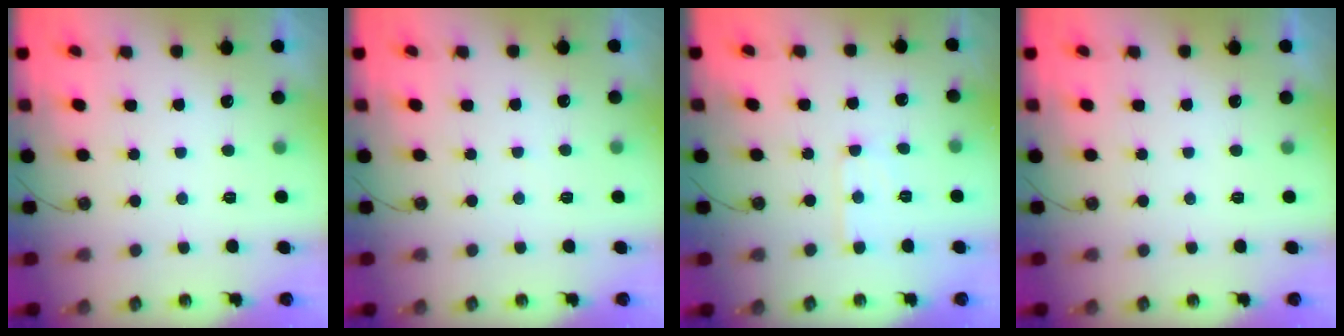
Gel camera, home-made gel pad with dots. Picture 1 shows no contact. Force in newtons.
{"total": 2.5, "press": 2.5, "slide": 0.4}
{"total": 5.6, "press": 5.6, "slide": 0.4}
{"total": 0.0}